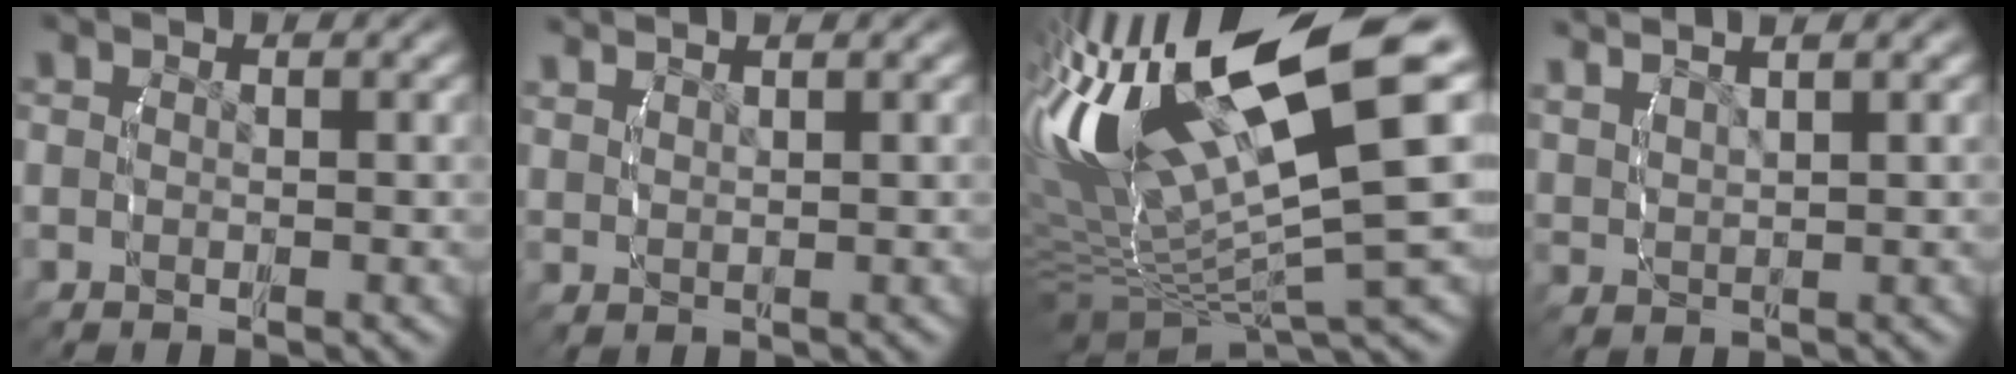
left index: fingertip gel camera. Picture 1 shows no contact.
{"total": 1.9, "force": [1.8, -0.6, 0.4], "torque": [-0.002, 0.005, 0.040]}
{"total": 14.8, "force": [3.5, 7.0, 12.6], "torque": [-0.244, -0.009, 0.072]}
{"total": 4.4, "force": [3.9, 0.5, 2.1], "torque": [-0.027, 0.015, 0.073]}